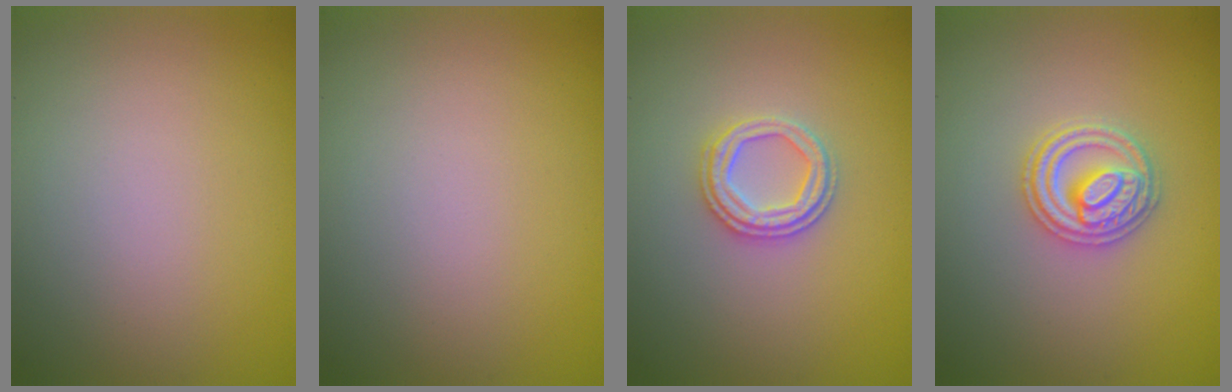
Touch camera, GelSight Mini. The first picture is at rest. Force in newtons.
{"total": 0.0}
{"total": 2.8, "press": 2.6, "slide": 1.0}
{"total": 3.3, "press": 3.2, "slide": 0.6}